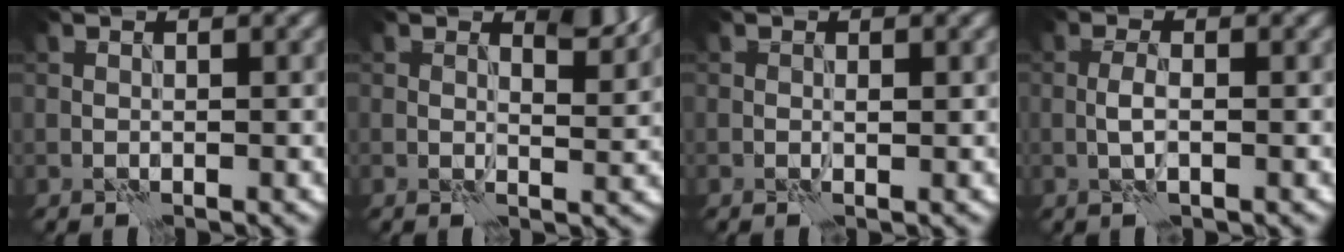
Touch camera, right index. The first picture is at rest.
{"total": 2.1, "force": [1.3, 0.8, 1.5], "torque": [-0.021, -0.008, 0.019]}
{"total": 0.7, "force": [0.0, 0.3, 0.6], "torque": [-0.009, -0.002, 0.000]}
{"total": 1.7, "force": [-0.3, 0.5, 1.6], "torque": [-0.035, 0.004, -0.010]}